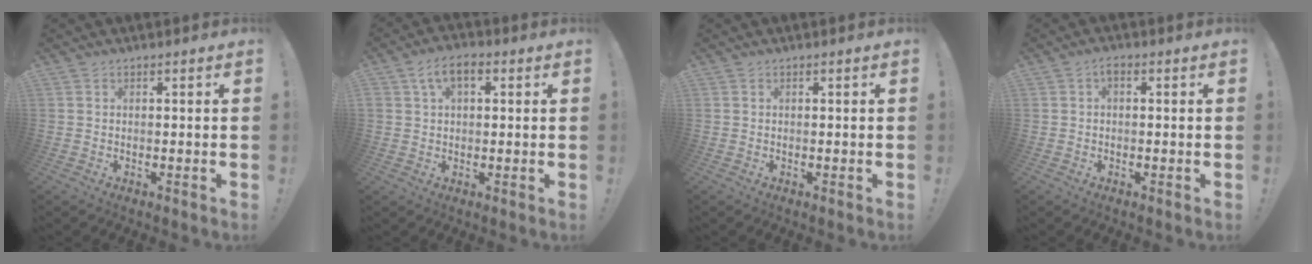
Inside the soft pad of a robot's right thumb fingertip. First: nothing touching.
{"total": 6.5, "force": [2.2, 3.8, 4.7], "torque": [-0.085, 0.011, 0.044]}
{"total": 0.0}
{"total": 1.4, "force": [-0.3, 0.8, 1.1], "torque": [-0.030, 0.008, -0.004]}